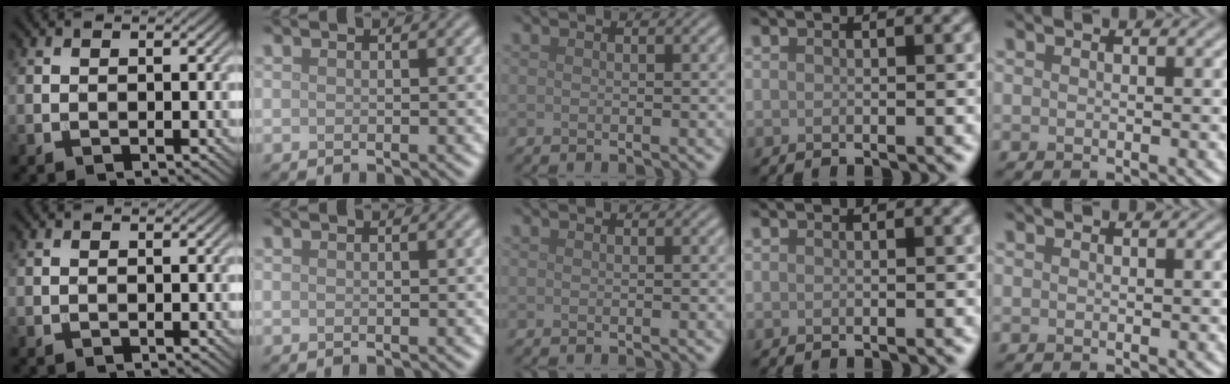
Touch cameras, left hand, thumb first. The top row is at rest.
{}